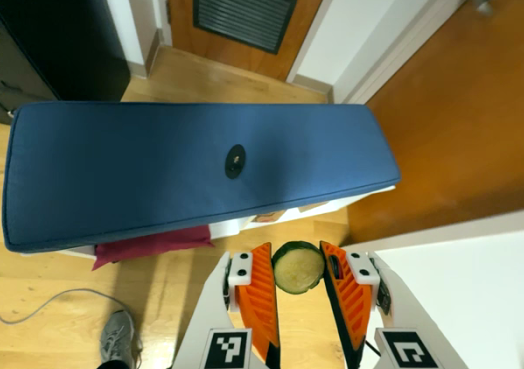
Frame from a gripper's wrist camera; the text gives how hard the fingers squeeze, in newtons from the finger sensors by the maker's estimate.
{"total": 11.0, "left": 11.6, "right": 10.5}